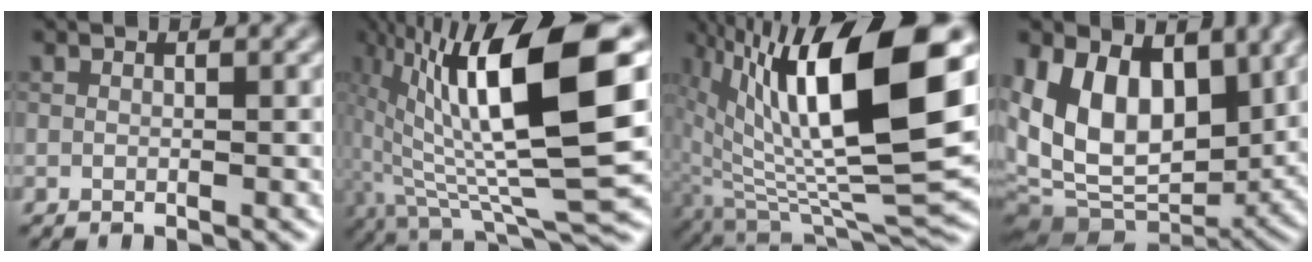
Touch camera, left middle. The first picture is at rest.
{"total": 15.0, "force": [1.9, 3.8, 14.4], "torque": [-0.249, 0.006, 0.039]}
{"total": 16.1, "force": [3.6, 4.9, 14.9], "torque": [-0.243, -0.002, 0.062]}
{"total": 11.8, "force": [2.2, 7.7, 8.6], "torque": [-0.152, -0.015, 0.033]}